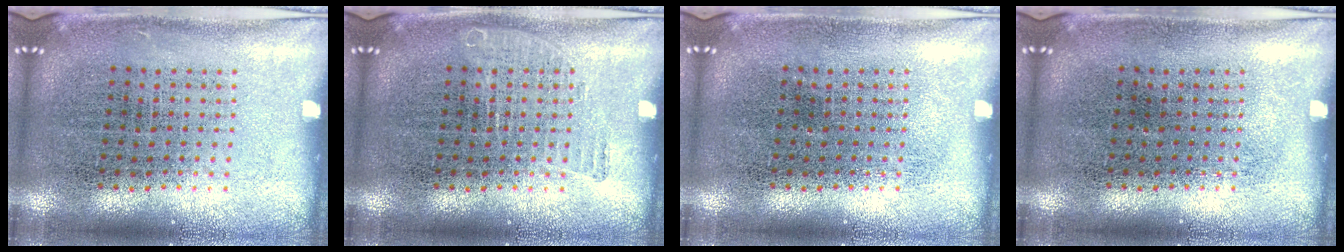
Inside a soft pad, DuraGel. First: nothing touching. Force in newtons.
{"total": 0.8, "press": 0.8, "slide": 0.1}
{"total": 0.0}
{"total": 0.0}